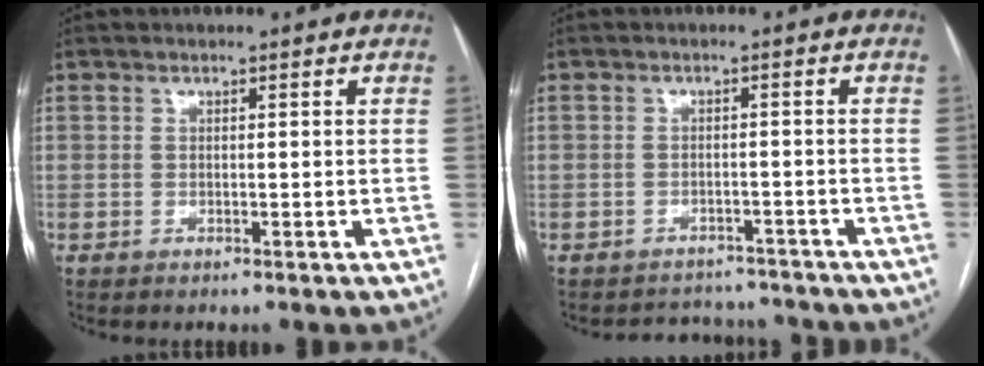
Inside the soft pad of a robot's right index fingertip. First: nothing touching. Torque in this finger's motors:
{"motor_torque": [-0.49, 0.20, -0.14, -0.06]}